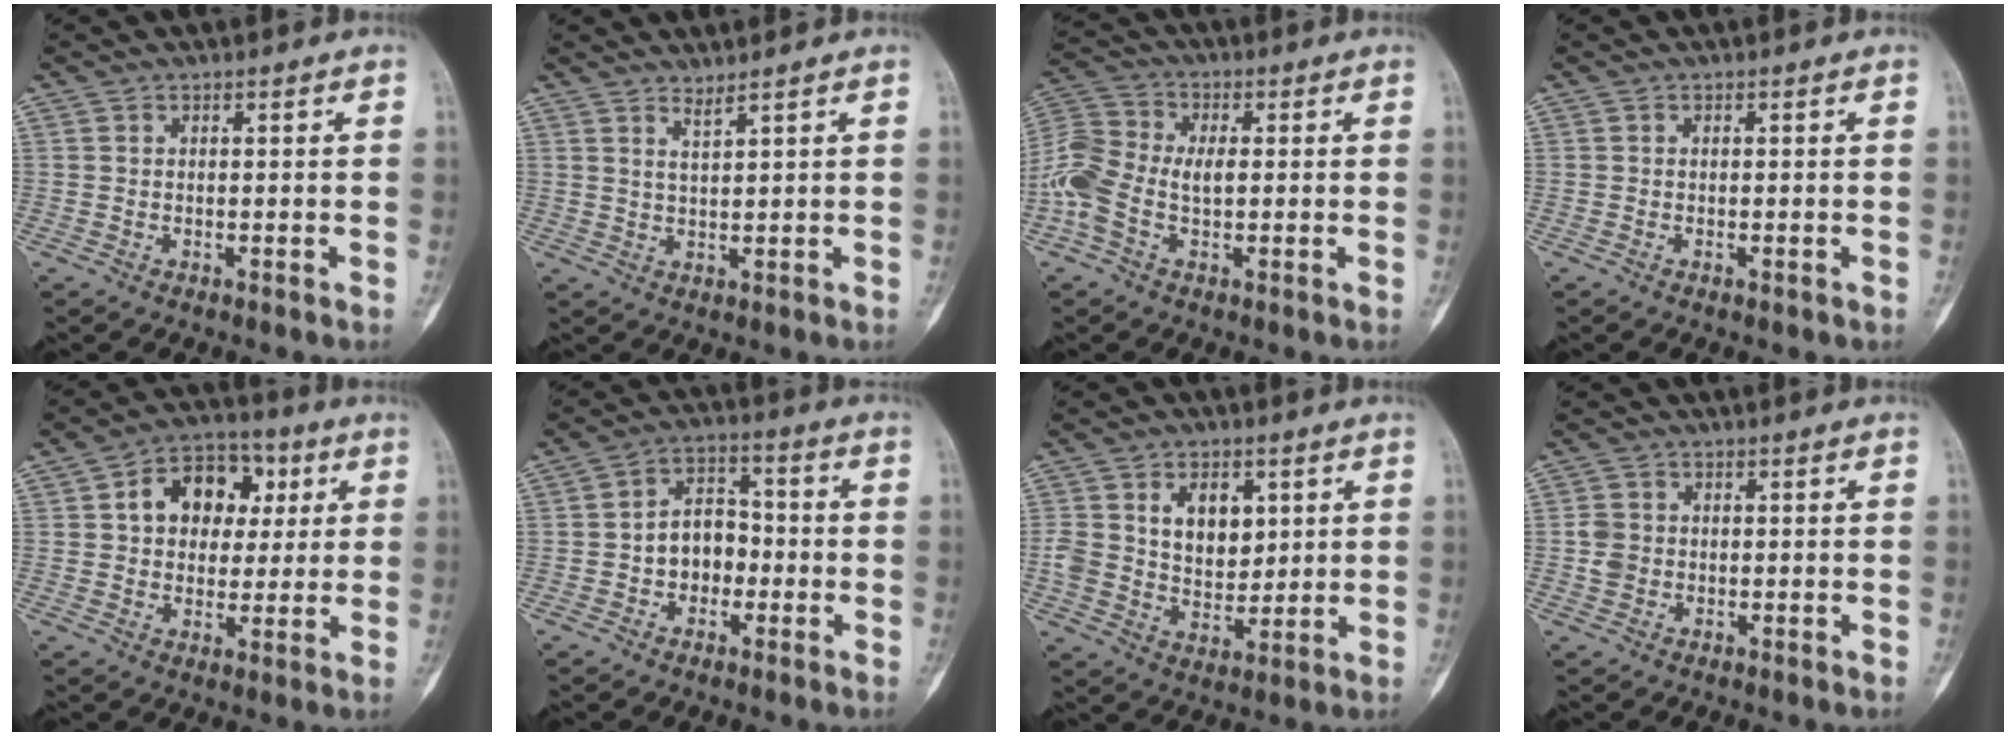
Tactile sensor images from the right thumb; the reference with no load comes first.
{"total": 1.9, "force": [1.6, -0.2, 0.9], "torque": [-0.017, -0.022, 0.033]}
{"total": 10.2, "force": [-1.1, 6.1, 8.1], "torque": [-0.178, 0.030, -0.028]}
{"total": 0.9, "force": [-0.4, 0.4, 0.6], "torque": [-0.012, 0.002, -0.005]}
{"total": 12.9, "force": [3.1, 9.7, 8.0], "torque": [-0.076, 0.012, 0.042]}
{"total": 8.1, "force": [-1.6, 6.1, 5.0], "torque": [-0.050, 0.033, -0.038]}
{"total": 10.6, "force": [2.9, 7.3, 7.1], "torque": [-0.086, -0.015, 0.060]}
{"total": 3.0, "force": [-0.3, 2.7, 1.3], "torque": [-0.011, 0.009, -0.008]}